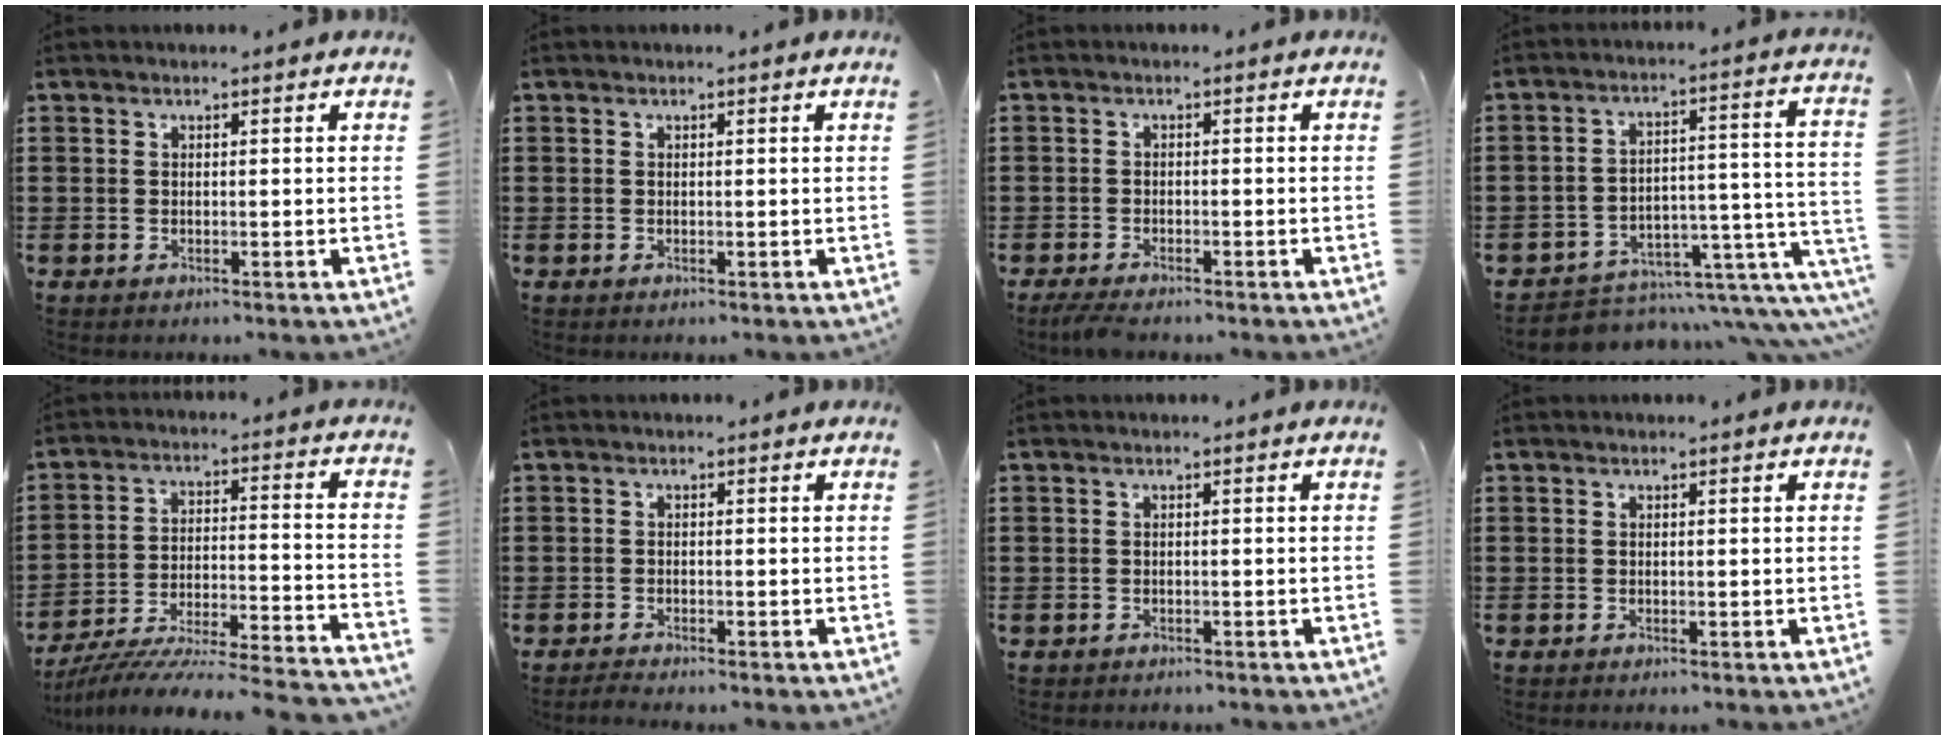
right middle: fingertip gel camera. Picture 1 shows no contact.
{"total": 0.0}
{"total": 1.9, "force": [-1.7, 0.1, 0.7], "torque": [-0.029, -0.007, -0.038]}
{"total": 5.4, "force": [-4.4, 2.3, 2.2], "torque": [-0.039, -0.006, -0.077]}
{"total": 6.7, "force": [-6.4, -0.5, 2.0], "torque": [-0.037, -0.014, -0.131]}
{"total": 1.0, "force": [-1.0, -0.1, 0.3], "torque": [-0.007, -0.004, -0.018]}
{"total": 0.6, "force": [-0.5, 0.1, -0.1], "torque": [0.001, 0.000, -0.012]}
{"total": 0.0}